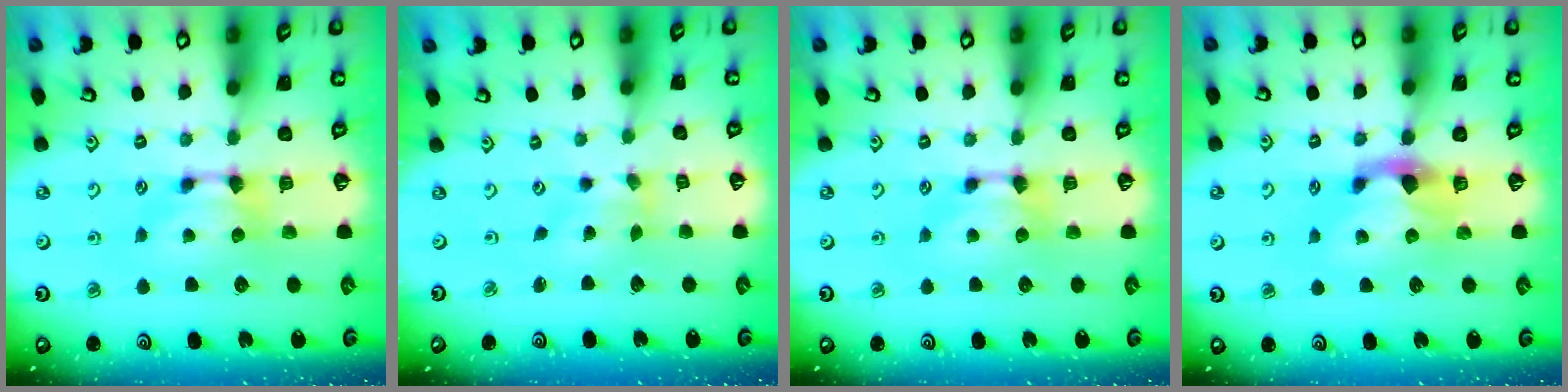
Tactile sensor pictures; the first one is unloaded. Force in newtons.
{"total": 1.3, "press": 0.7, "slide": 1.1}
{"total": 0.0}
{"total": 2.3, "press": 1.9, "slide": 1.3}